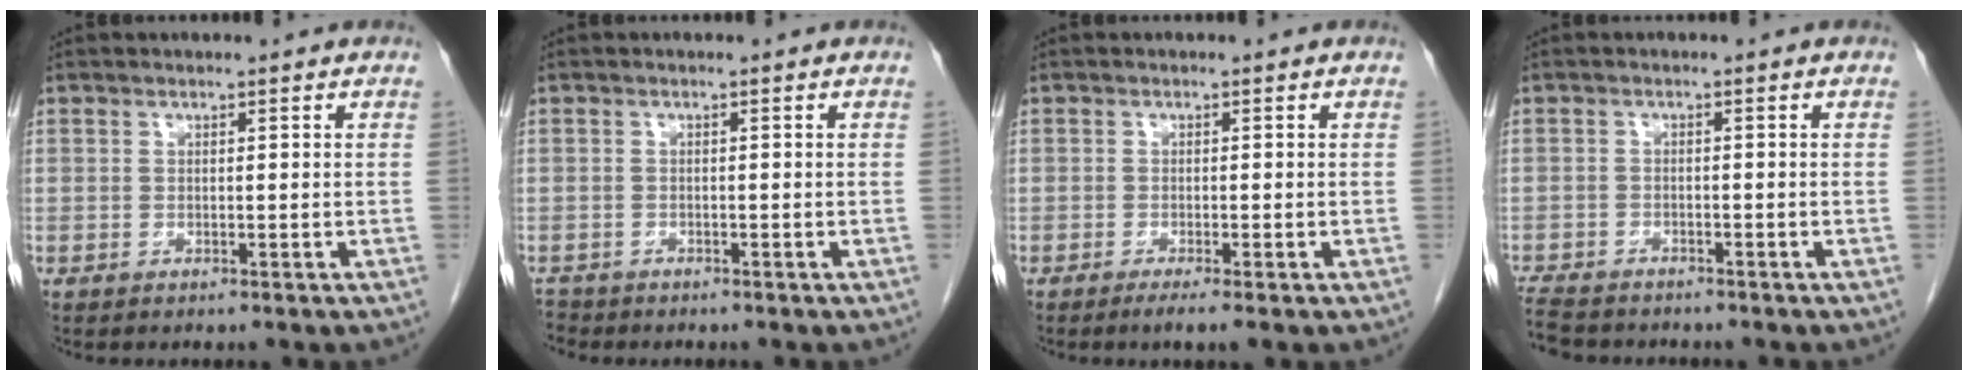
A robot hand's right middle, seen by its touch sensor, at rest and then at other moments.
{"total": 1.7, "force": [-1.6, 0.7, -0.1], "torque": [-0.004, -0.004, -0.029]}
{"total": 2.2, "force": [-1.4, 0.0, 1.7], "torque": [-0.027, -0.006, -0.023]}
{"total": 7.0, "force": [-6.1, 2.1, 2.5], "torque": [-0.051, -0.013, -0.101]}